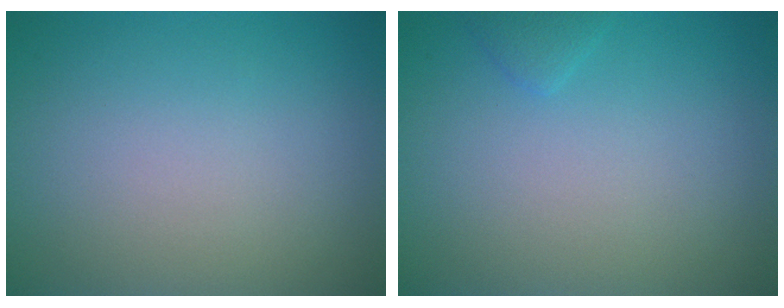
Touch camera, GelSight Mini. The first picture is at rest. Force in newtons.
{"total": 0.8, "press": 0.8, "slide": 0.1}